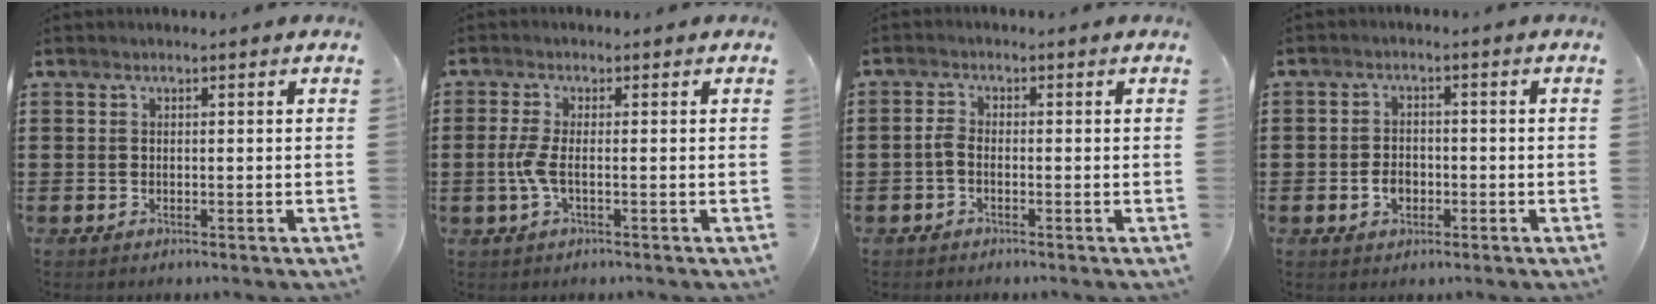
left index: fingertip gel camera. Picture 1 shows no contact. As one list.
[{"total": 3.3, "force": [-0.6, 0.7, 3.2], "torque": [-0.080, -0.007, -0.017]}, {"total": 1.6, "force": [-0.9, 0.6, 1.2], "torque": [-0.038, -0.002, -0.022]}, {"total": 3.0, "force": [-1.0, 2.1, 1.9], "torque": [-0.037, 0.000, -0.020]}]